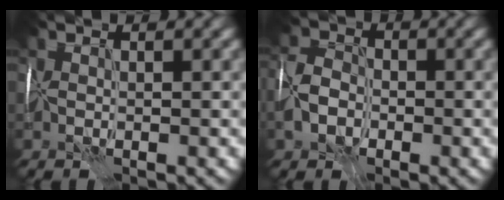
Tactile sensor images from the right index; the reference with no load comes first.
{"total": 4.6, "force": [-2.1, 3.3, 2.4], "torque": [-0.054, 0.000, -0.051]}